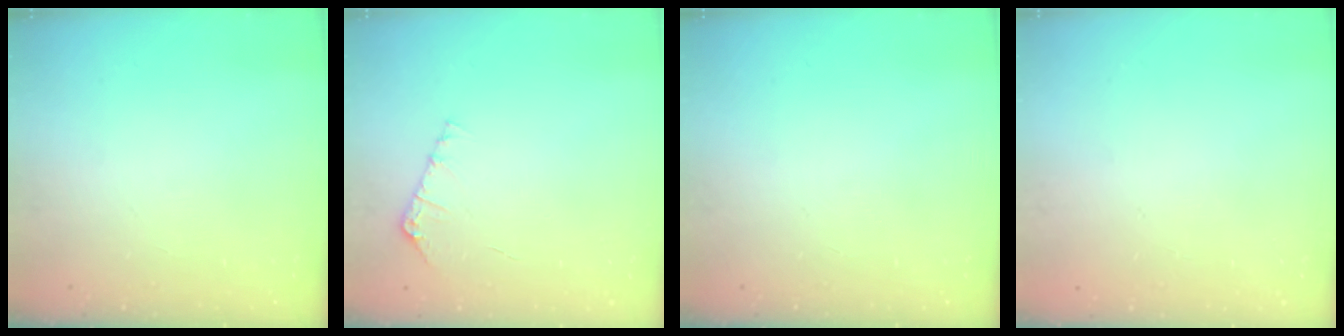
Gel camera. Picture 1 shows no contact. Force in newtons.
{"total": 5.5, "press": 5.5, "slide": 0.7}
{"total": 0.0}
{"total": 0.0}